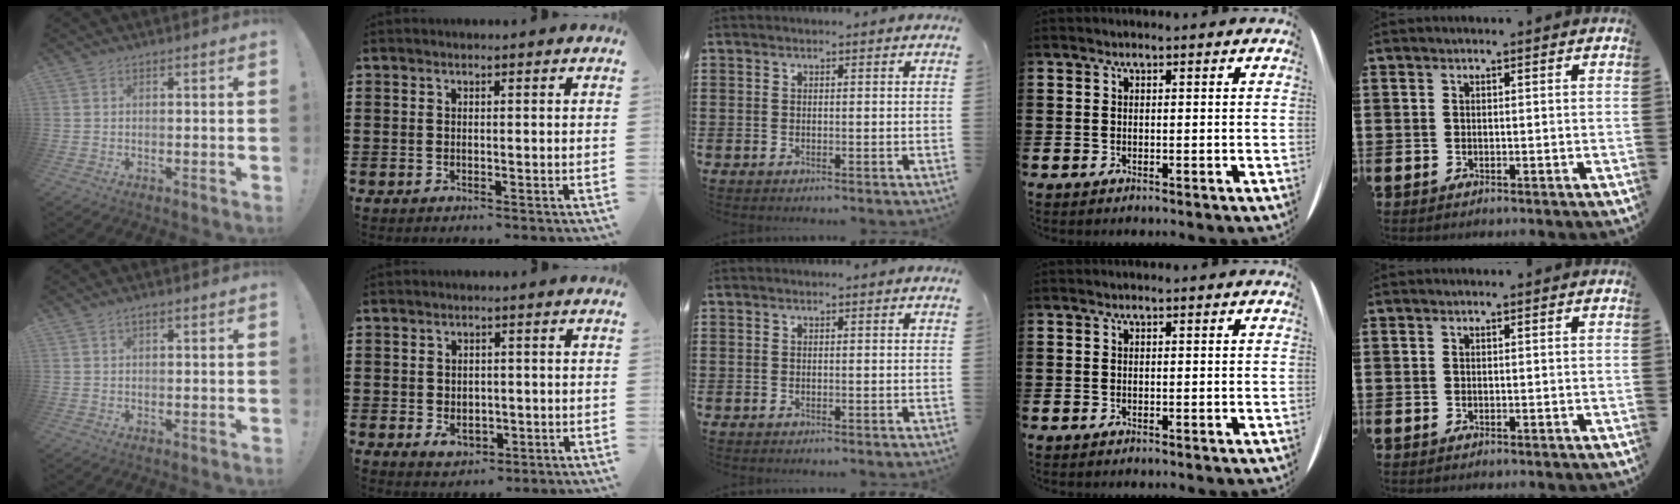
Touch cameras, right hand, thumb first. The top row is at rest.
{"thumb": {"total": 1.4, "force": [0.7, 0.4, 1.1], "torque": [-0.015, -0.002, 0.011]}, "index": {"total": 2.8, "force": [-0.6, 2.3, 1.5], "torque": [-0.026, 0.001, -0.014]}}